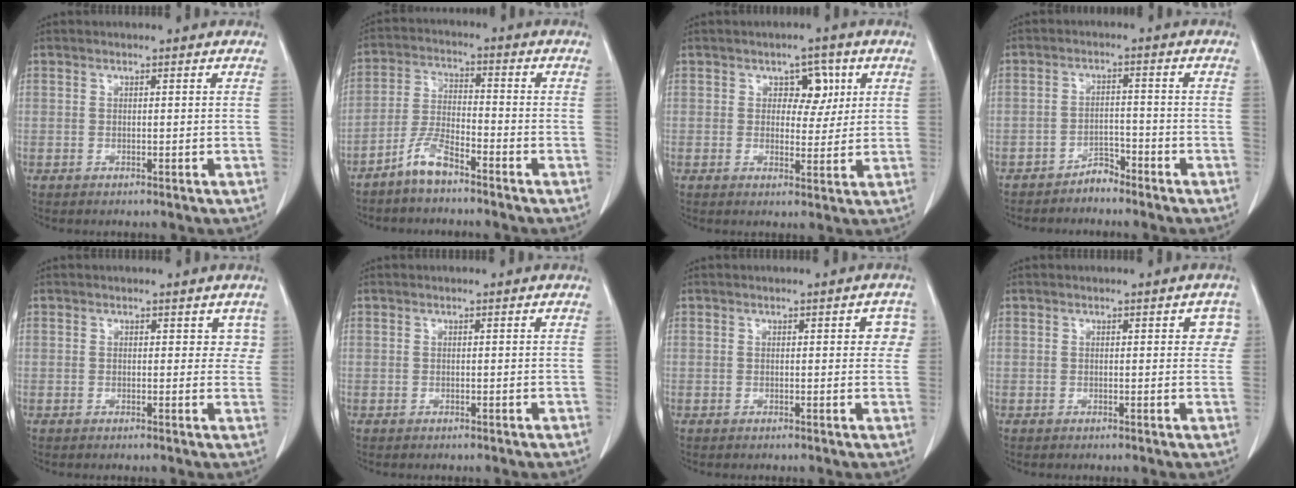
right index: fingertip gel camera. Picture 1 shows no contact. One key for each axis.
{"total": 5.6, "fx": -4.5, "fy": 1.0, "fz": 3.2, "tx": -0.076, "ty": -0.004, "tz": -0.093}
{"total": 4.6, "fx": 1.6, "fy": 3.0, "fz": 3.1, "tx": -0.034, "ty": 0.009, "tz": 0.023}
{"total": 2.9, "fx": -2.7, "fy": 0.9, "fz": 0.6, "tx": -0.009, "ty": 0.001, "tz": -0.047}
{"total": 2.4, "fx": 1.3, "fy": 1.7, "fz": 1.0, "tx": 0.009, "ty": 0.003, "tz": 0.010}
{"total": 0.0}
{"total": 3.0, "fx": 0.9, "fy": 1.3, "fz": 2.5, "tx": -0.014, "ty": 0.007, "tz": 0.004}
{"total": 2.7, "fx": 0.9, "fy": 1.4, "fz": 2.1, "tx": -0.009, "ty": 0.008, "tz": 0.004}